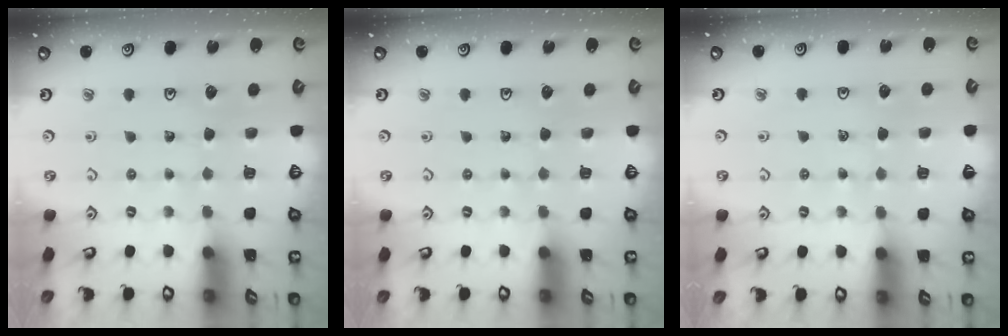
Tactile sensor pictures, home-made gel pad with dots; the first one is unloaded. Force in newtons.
{"total": 0.0}
{"total": 2.1, "press": 2.0, "slide": 0.5}